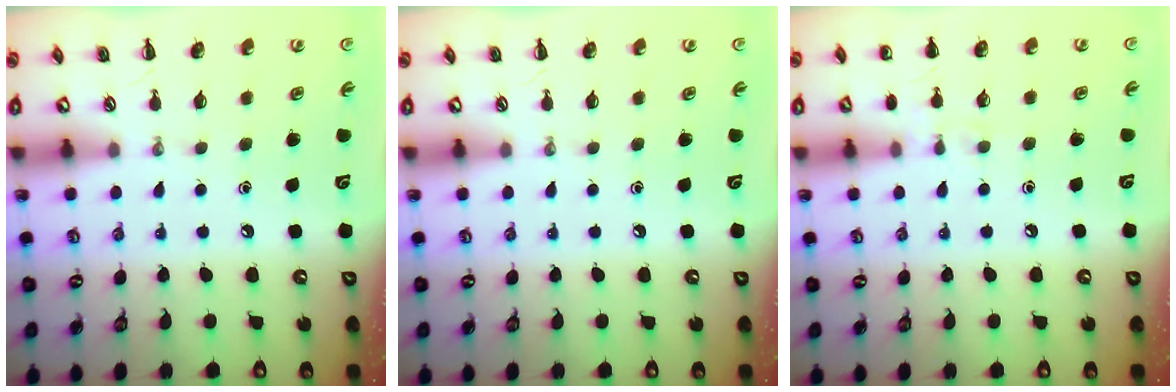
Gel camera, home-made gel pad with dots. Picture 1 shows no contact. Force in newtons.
{"total": 0.0}
{"total": 5.1, "press": 4.8, "slide": 1.6}